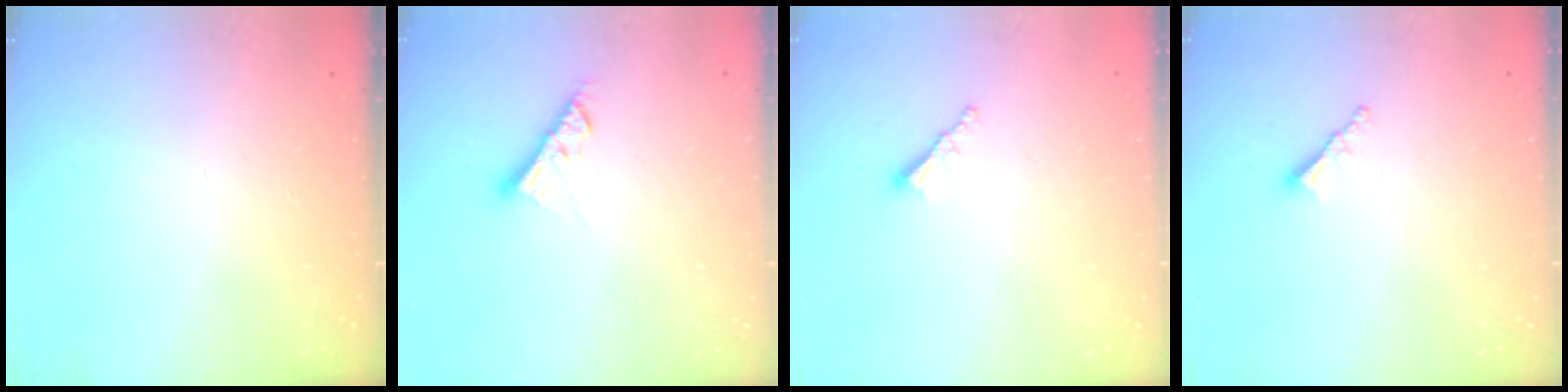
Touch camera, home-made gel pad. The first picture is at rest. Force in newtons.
{"total": 6.1, "press": 6.1, "slide": 0.4}
{"total": 2.5, "press": 2.5, "slide": 0.3}
{"total": 2.5, "press": 2.5, "slide": 0.3}